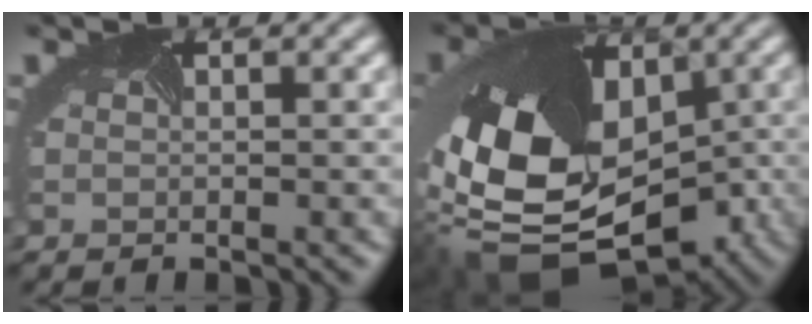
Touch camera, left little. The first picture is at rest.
{"total": 15.7, "force": [-3.7, 10.7, 10.9], "torque": [-0.226, -0.033, -0.042]}